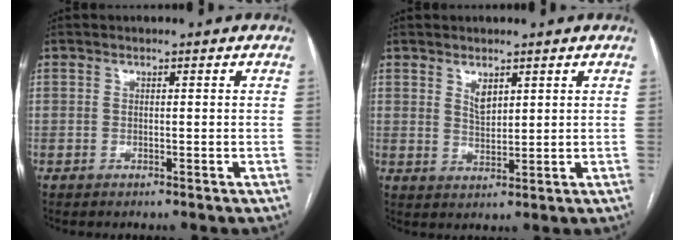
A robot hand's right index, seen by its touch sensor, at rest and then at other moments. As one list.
[{"total": 2.8, "force": [1.7, 1.3, 1.8], "torque": [-0.035, -0.004, 0.038]}]